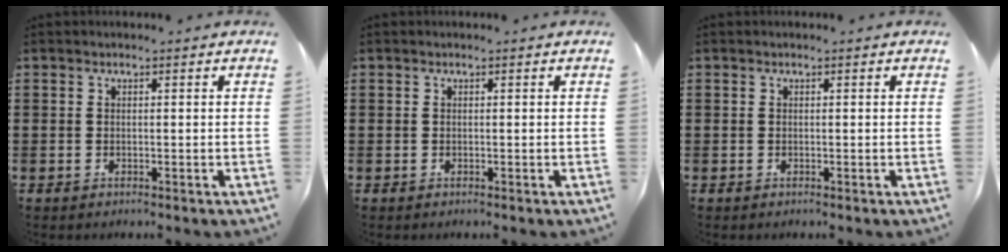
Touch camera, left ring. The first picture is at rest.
{"total": 0.0}
{"total": 0.0}